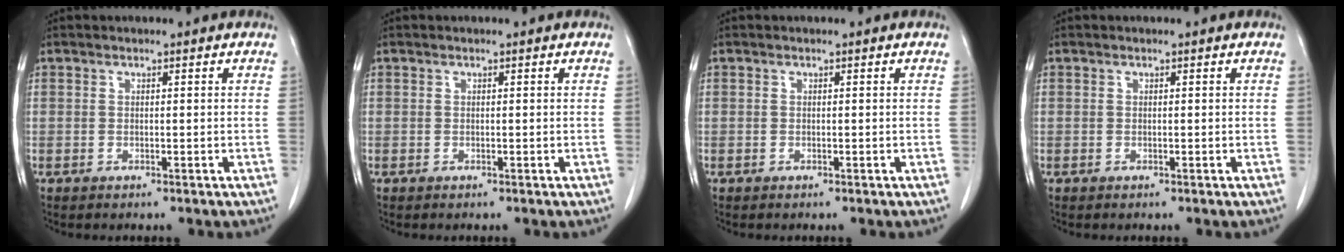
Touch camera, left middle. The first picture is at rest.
{"total": 0.0}
{"total": 0.0}
{"total": 0.0}